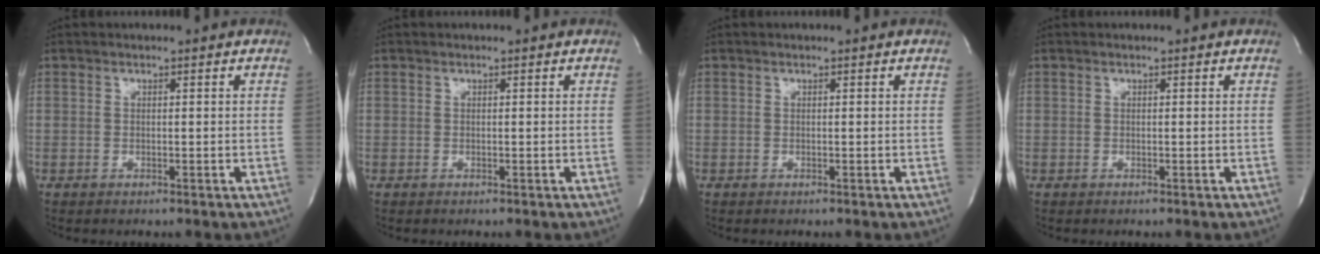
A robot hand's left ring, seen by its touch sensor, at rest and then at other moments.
{"total": 0.0}
{"total": 0.0}
{"total": 0.0}